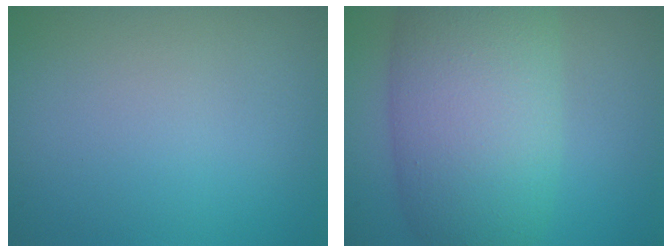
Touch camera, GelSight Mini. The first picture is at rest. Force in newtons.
{"total": 11.0, "press": 11.0, "slide": 0.5}